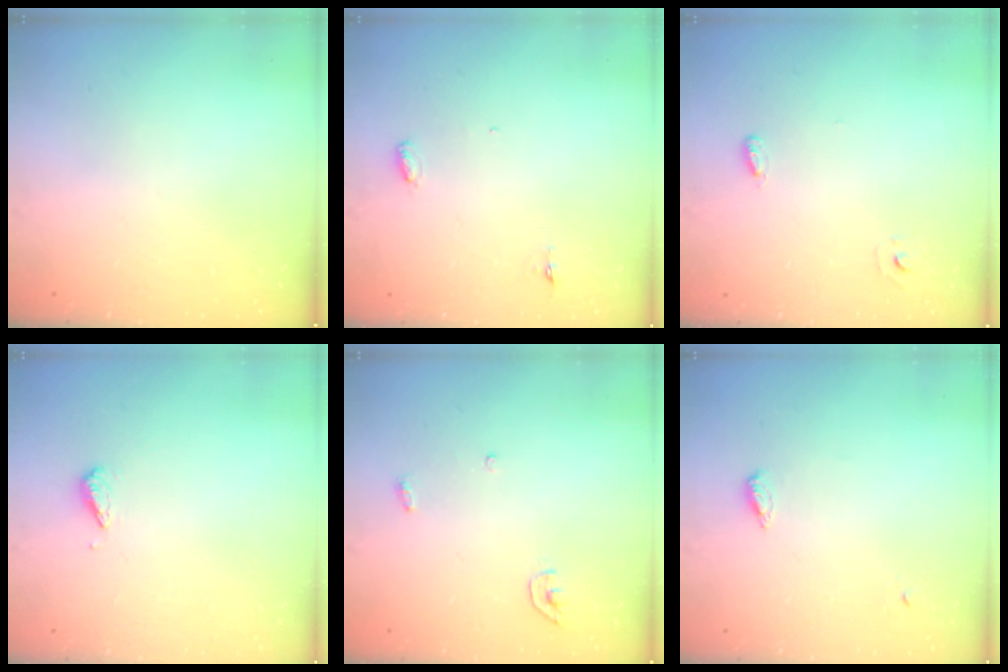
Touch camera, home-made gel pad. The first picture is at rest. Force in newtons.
{"total": 3.0, "press": 2.8, "slide": 0.9}
{"total": 2.6, "press": 2.5, "slide": 0.6}
{"total": 3.6, "press": 3.6, "slide": 0.5}
{"total": 3.4, "press": 3.4, "slide": 0.3}
{"total": 3.1, "press": 3.0, "slide": 0.7}